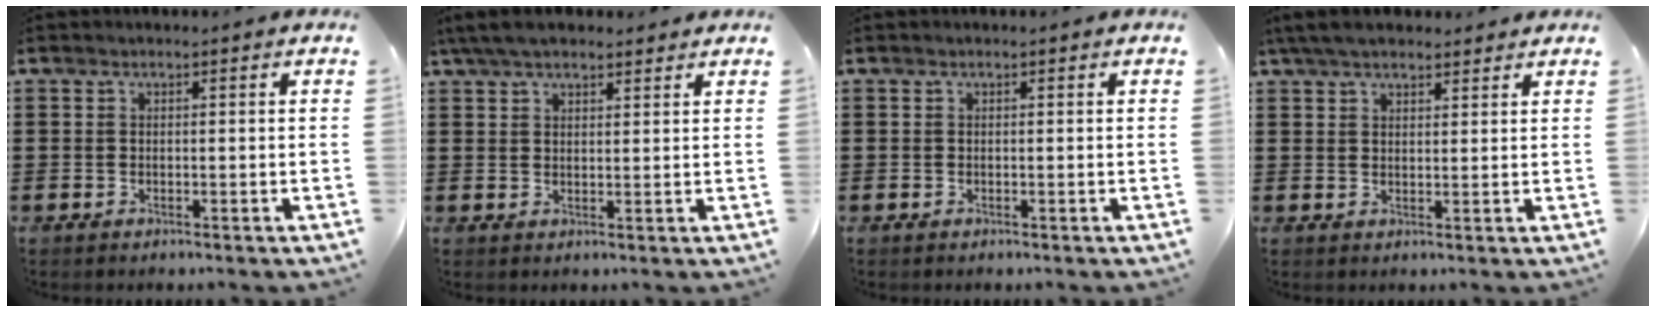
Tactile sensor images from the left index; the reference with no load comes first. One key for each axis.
{"total": 4.7, "fx": 3.9, "fy": 1.3, "fz": 2.3, "tx": -0.056, "ty": 0.001, "tz": 0.073}
{"total": 0.0}
{"total": 4.4, "fx": 3.7, "fy": 1.2, "fz": 2.1, "tx": -0.050, "ty": 0.001, "tz": 0.070}